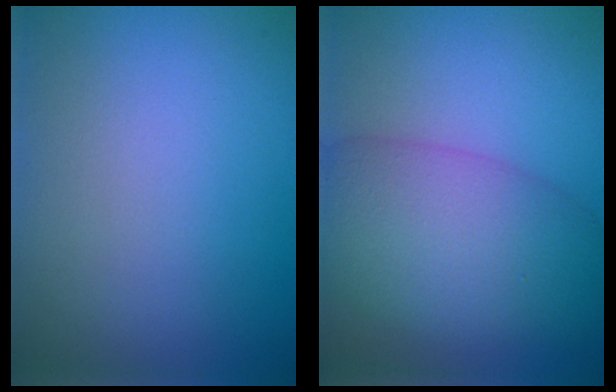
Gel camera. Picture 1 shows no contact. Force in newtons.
{"total": 8.4, "press": 8.4, "slide": 0.4}